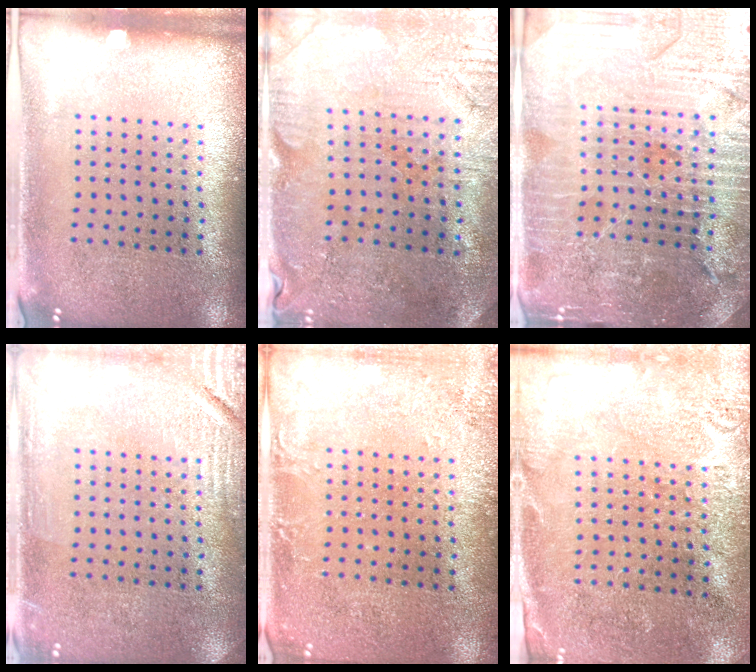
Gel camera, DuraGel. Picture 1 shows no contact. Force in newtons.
{"total": 0.6, "press": 0.5, "slide": 0.3}
{"total": 5.0, "press": 4.6, "slide": 1.9}
{"total": 2.7, "press": 2.7, "slide": 0.4}
{"total": 2.2, "press": 2.2, "slide": 0.3}
{"total": 2.7, "press": 2.7, "slide": 0.4}